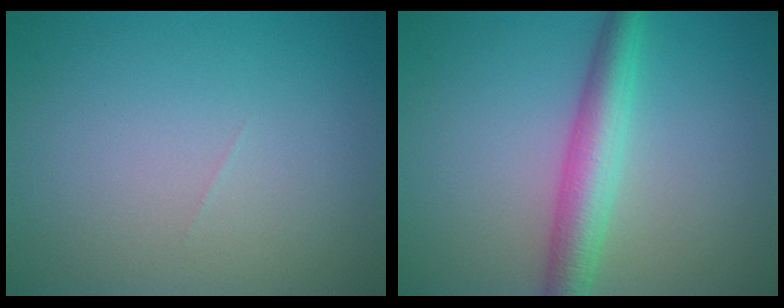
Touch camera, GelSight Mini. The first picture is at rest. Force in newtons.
{"total": 4.5, "press": 4.5, "slide": 0.1}